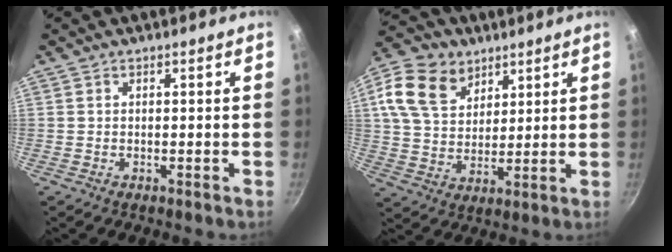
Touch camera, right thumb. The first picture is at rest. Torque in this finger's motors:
{"motor_torque": [0.08, 0.21, 0.05, 0.04, 0.19]}